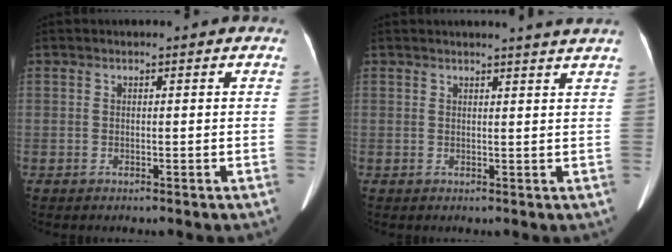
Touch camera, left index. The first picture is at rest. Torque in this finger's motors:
{"motor_torque": [-0.46, -1.22, 0.11, 0.04]}